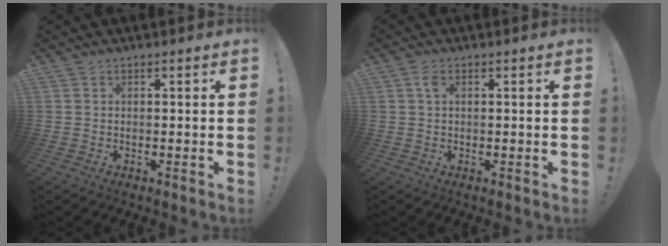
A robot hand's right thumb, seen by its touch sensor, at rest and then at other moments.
{"total": 2.3, "force": [0.7, 1.1, 1.8], "torque": [-0.032, 0.001, 0.012]}